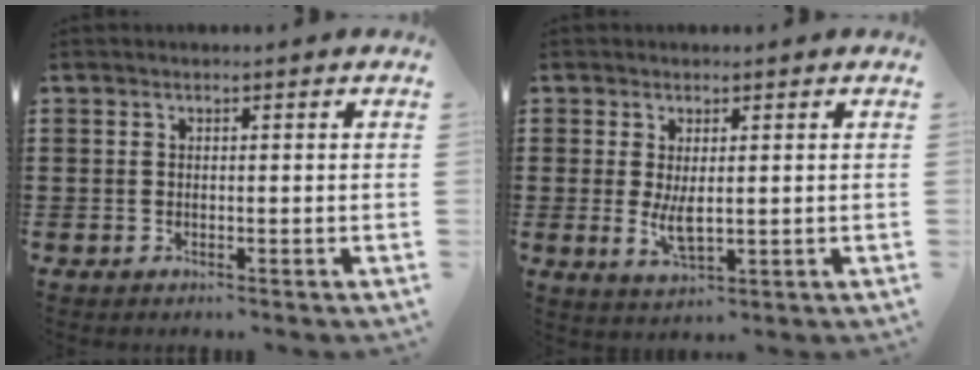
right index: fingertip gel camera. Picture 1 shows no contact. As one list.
[{"total": 3.9, "force": [0.4, 1.4, 3.6], "torque": [-0.067, -0.005, 0.004]}]